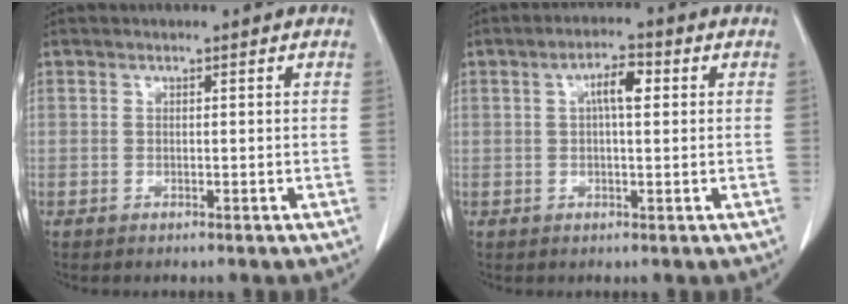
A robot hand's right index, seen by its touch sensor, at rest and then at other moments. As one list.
[{"total": 4.2, "force": [1.0, 1.1, 4.0], "torque": [-0.071, 0.012, 0.015]}]